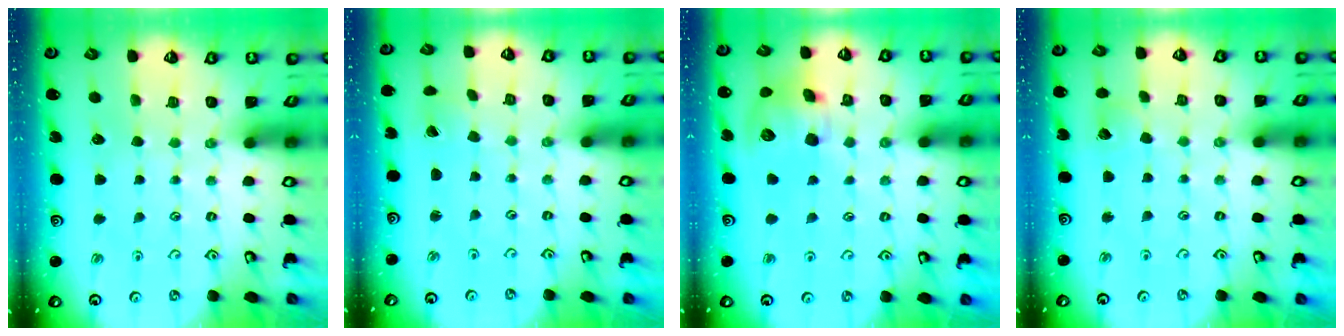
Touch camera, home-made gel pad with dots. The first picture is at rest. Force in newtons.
{"total": 0.0}
{"total": 11.0, "press": 10.8, "slide": 1.8}
{"total": 5.2, "press": 5.2, "slide": 0.5}